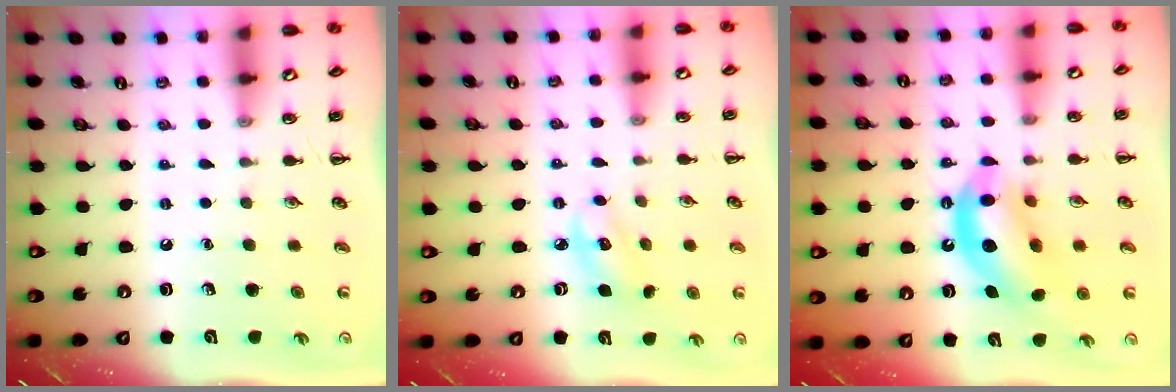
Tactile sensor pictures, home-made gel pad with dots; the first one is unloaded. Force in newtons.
{"total": 4.9, "press": 4.9, "slide": 0.6}
{"total": 13.4, "press": 12.9, "slide": 3.7}